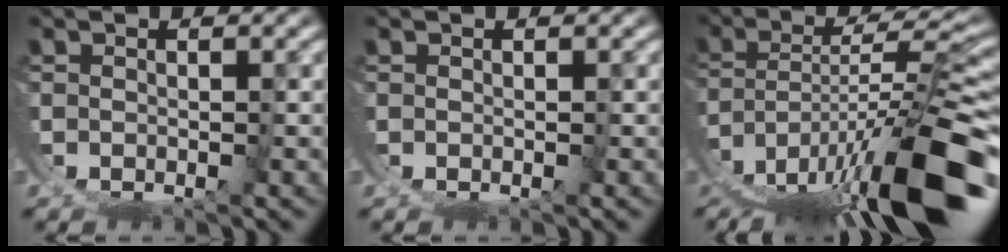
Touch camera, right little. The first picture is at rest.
{"total": 0.0}
{"total": 11.3, "force": [-4.8, 3.5, 9.6], "torque": [-0.144, -0.012, -0.049]}